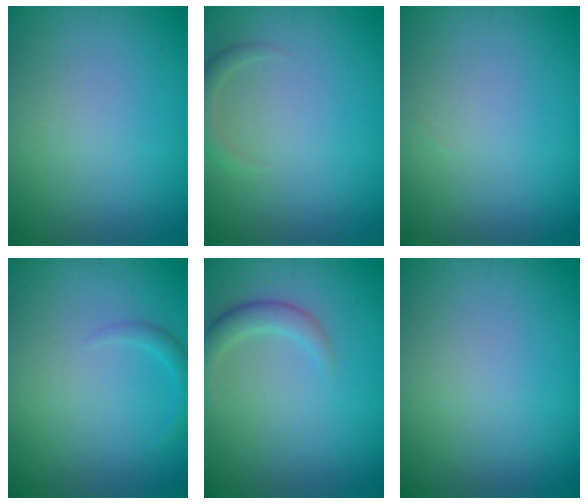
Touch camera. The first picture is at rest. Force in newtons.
{"total": 1.2, "press": 1.2, "slide": 0.2}
{"total": 0.0}
{"total": 1.0, "press": 1.0, "slide": 0.1}
{"total": 2.0, "press": 2.0, "slide": 0.1}
{"total": 0.0}